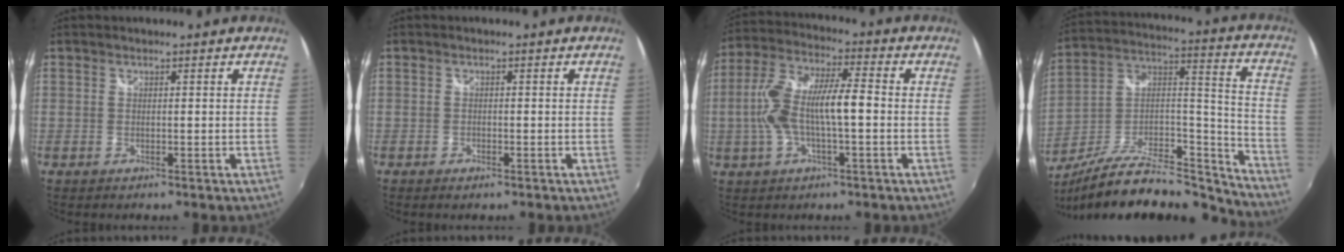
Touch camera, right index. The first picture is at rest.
{"total": 1.2, "force": [-0.9, 0.6, 0.6], "torque": [-0.013, -0.004, -0.019]}
{"total": 12.4, "force": [-1.6, 3.6, 11.7], "torque": [-0.236, 0.012, -0.027]}
{"total": 22.7, "force": [-19.2, 5.5, 10.8], "torque": [-0.173, 0.009, -0.314]}